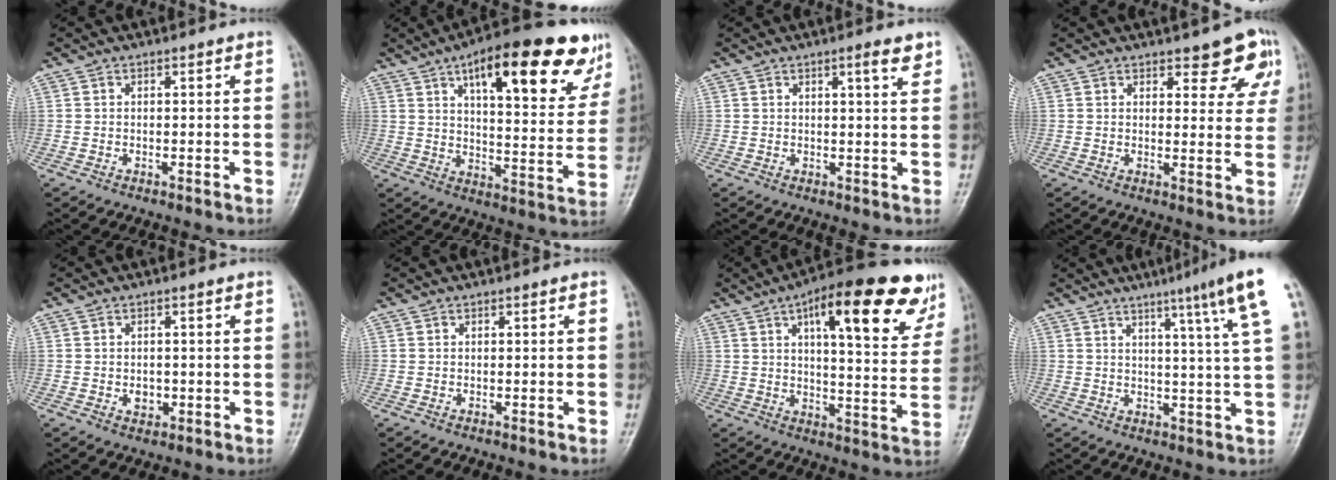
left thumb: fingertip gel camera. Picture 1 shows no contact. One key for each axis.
{"total": 24.3, "fx": 13.5, "fy": 8.2, "fz": 18.4, "tx": -0.215, "ty": -0.026, "tz": 0.193}
{"total": 3.3, "fx": 2.1, "fy": 0.4, "fz": 2.5, "tx": -0.031, "ty": -0.011, "tz": 0.032}
{"total": 7.5, "fx": 4.9, "fy": 3.2, "fz": 4.8, "tx": -0.017, "ty": -0.024, "tz": 0.056}
{"total": 2.4, "fx": -0.4, "fy": 1.9, "fz": 1.3, "tx": -0.005, "ty": 0.003, "tz": -0.001}
{"total": 0.0}
{"total": 21.8, "fx": 11.4, "fy": 7.0, "fz": 17.2, "tx": -0.201, "ty": -0.022, "tz": 0.157}
{"total": 11.4, "fx": 6.0, "fy": -0.9, "fz": 9.7, "tx": -0.135, "ty": -0.017, "tz": 0.077}